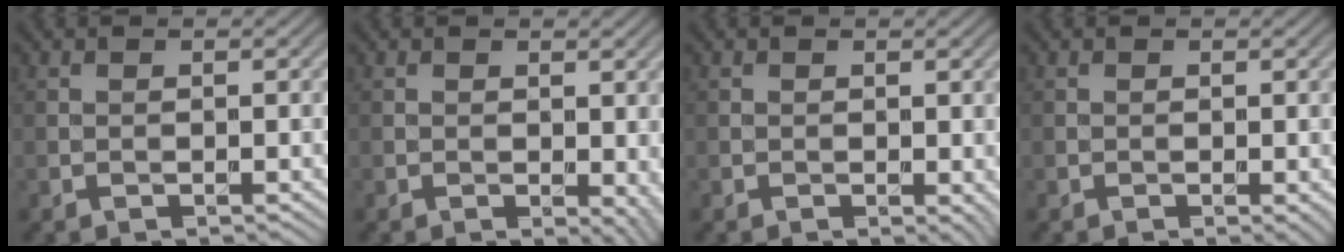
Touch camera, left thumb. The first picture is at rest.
{"total": 2.9, "force": [-0.2, 1.5, 2.4], "torque": [-0.024, -0.007, 0.000]}
{"total": 1.4, "force": [-0.1, 0.8, 1.2], "torque": [-0.013, -0.007, -0.001]}
{"total": 0.9, "force": [-0.1, 0.3, 0.8], "torque": [-0.011, -0.006, -0.002]}